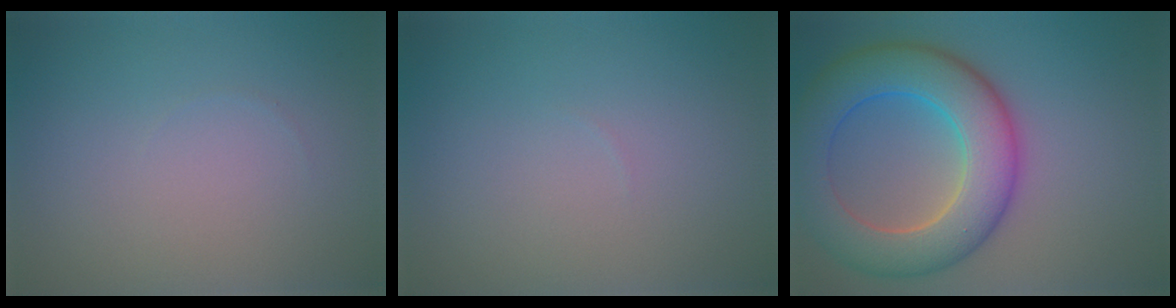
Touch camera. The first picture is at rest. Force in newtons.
{"total": 0.0}
{"total": 9.0, "press": 9.0, "slide": 0.4}